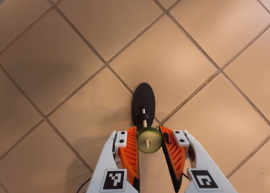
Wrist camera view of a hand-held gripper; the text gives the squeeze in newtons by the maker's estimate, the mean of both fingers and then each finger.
{"total": 5.3, "left": 4.7, "right": 5.9}